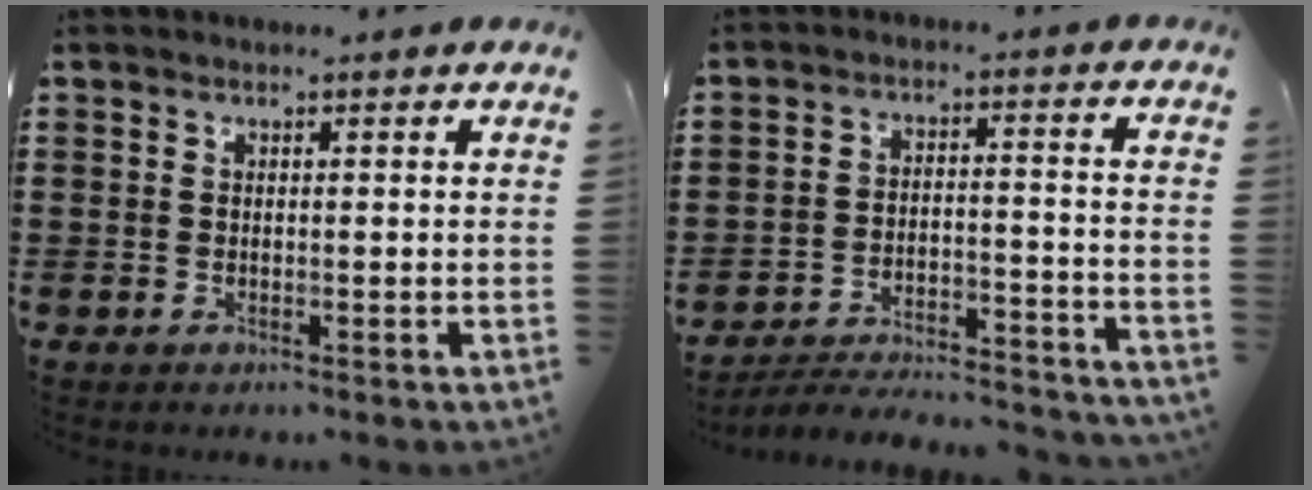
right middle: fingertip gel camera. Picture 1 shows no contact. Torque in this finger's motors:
{"motor_torque": [2.14, 0.00, 0.14, 0.07]}